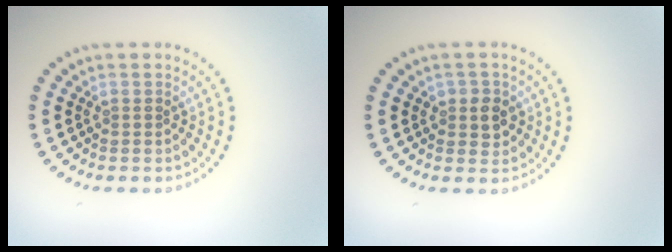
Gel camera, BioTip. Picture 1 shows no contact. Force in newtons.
{"total": 2.0, "press": 1.8, "slide": 0.7}